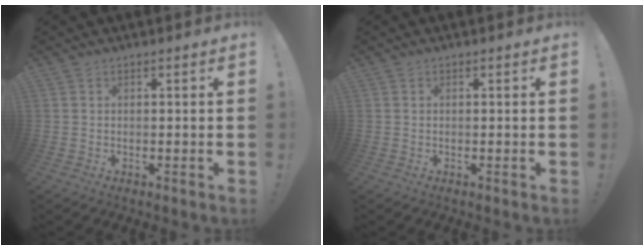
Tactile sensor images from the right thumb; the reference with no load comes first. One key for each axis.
{"total": 0.0}